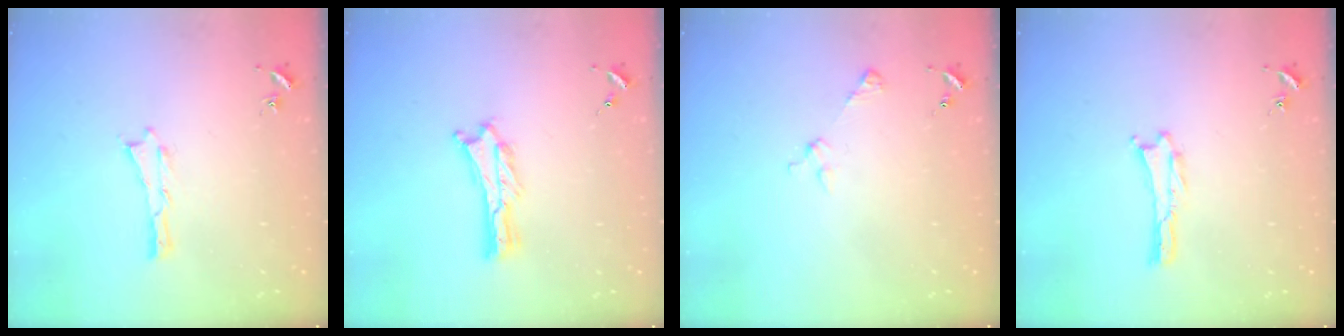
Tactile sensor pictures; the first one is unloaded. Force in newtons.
{"total": 0.8, "press": 0.7, "slide": 0.2}
{"total": 2.9, "press": 2.9, "slide": 0.3}
{"total": 0.0}